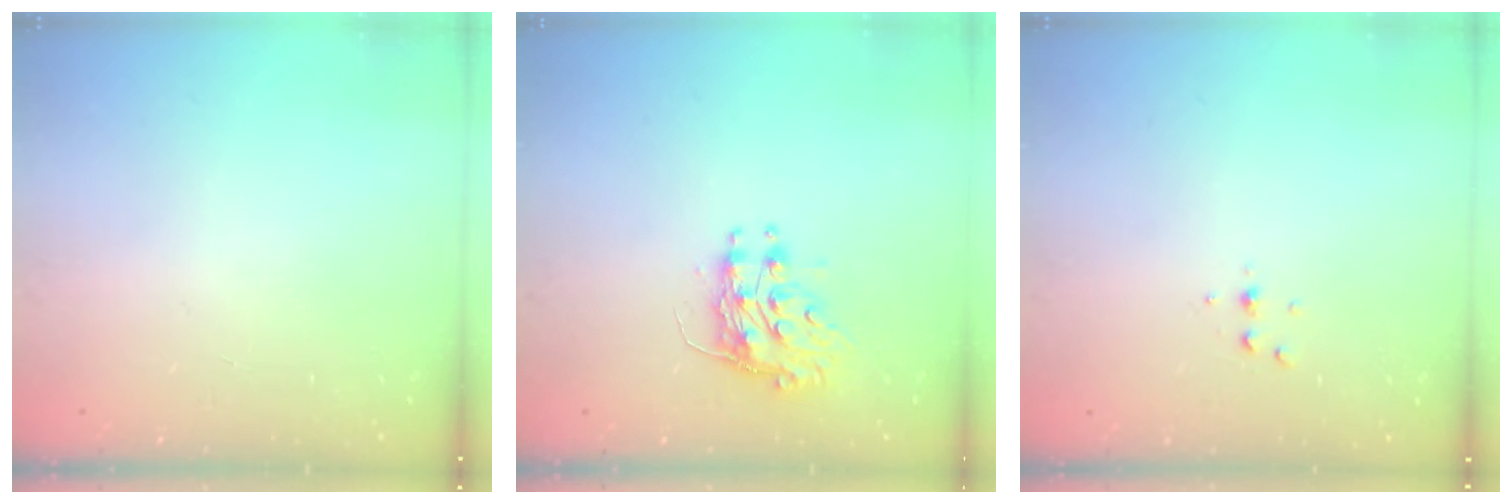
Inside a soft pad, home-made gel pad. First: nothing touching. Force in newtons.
{"total": 9.1, "press": 9.0, "slide": 1.0}
{"total": 2.6, "press": 2.6, "slide": 0.3}